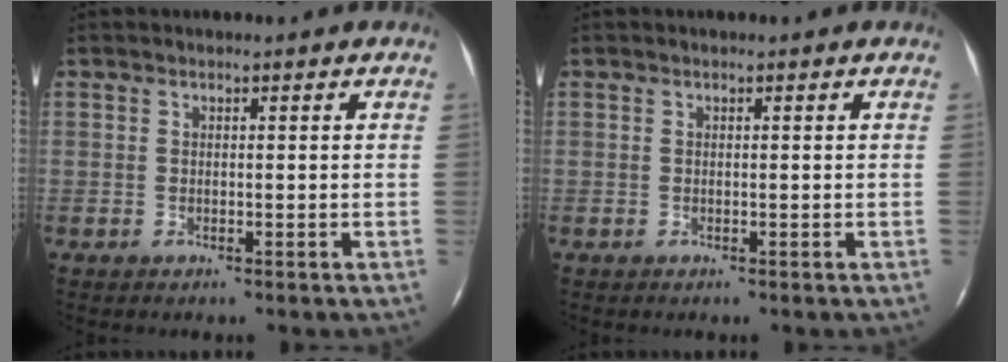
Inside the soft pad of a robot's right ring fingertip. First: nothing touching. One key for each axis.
{"total": 0.0}